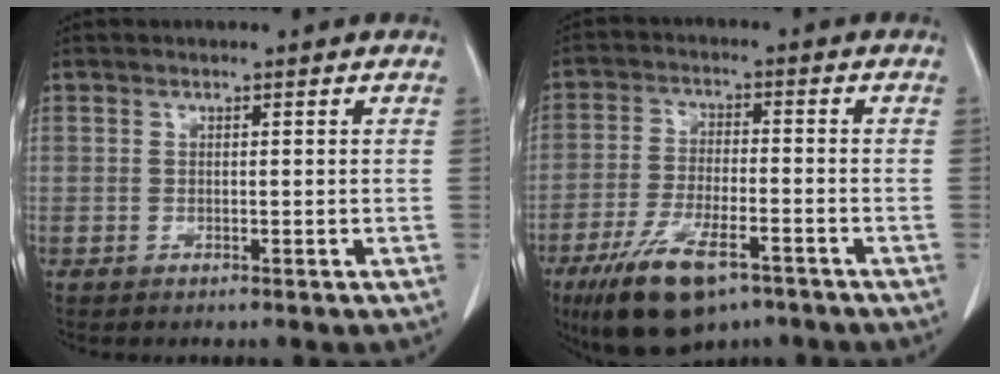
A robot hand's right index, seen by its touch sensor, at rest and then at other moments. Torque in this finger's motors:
{"motor_torque": [1.28, -0.86, 0.66, 0.18]}